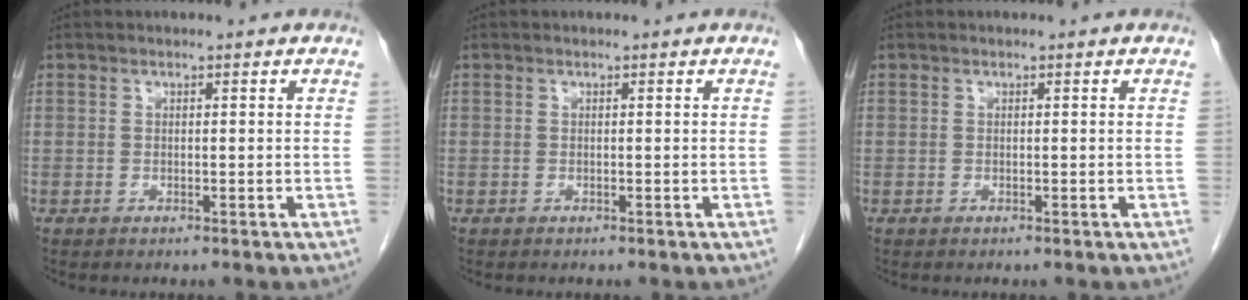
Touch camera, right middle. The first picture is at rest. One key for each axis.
{"total": 0.0}
{"total": 0.0}